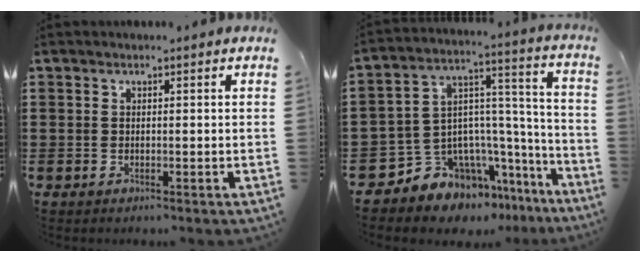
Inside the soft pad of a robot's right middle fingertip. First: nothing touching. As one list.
[{"total": 9.3, "force": [-7.4, 5.5, 1.5], "torque": [-0.065, -0.006, -0.141]}]